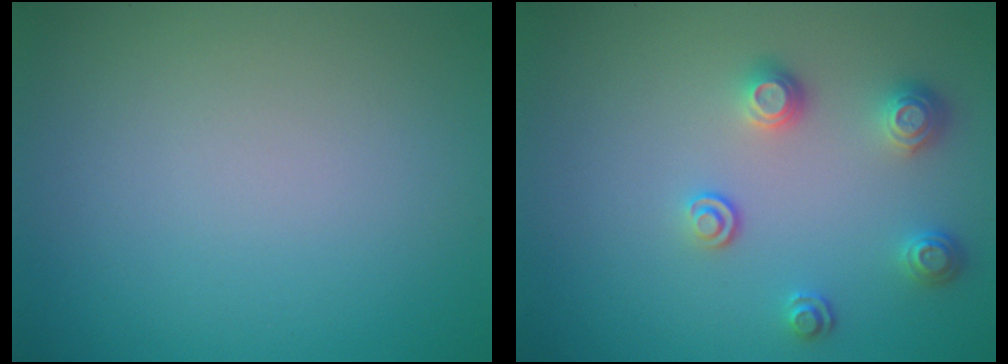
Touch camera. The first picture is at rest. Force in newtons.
{"total": 2.5, "press": 2.3, "slide": 0.9}